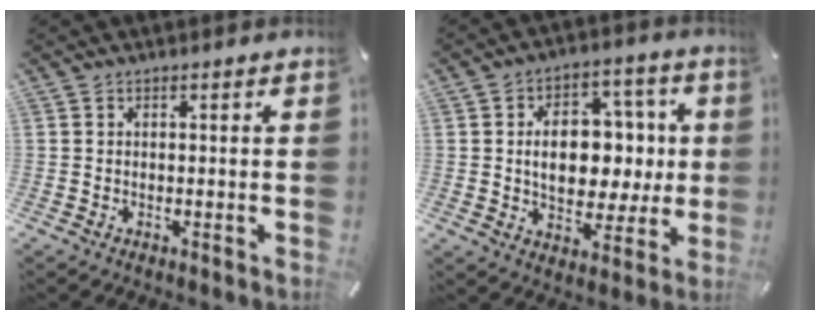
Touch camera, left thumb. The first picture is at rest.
{"total": 13.6, "force": [0.8, 10.2, 8.9], "torque": [-0.131, 0.003, 0.018]}